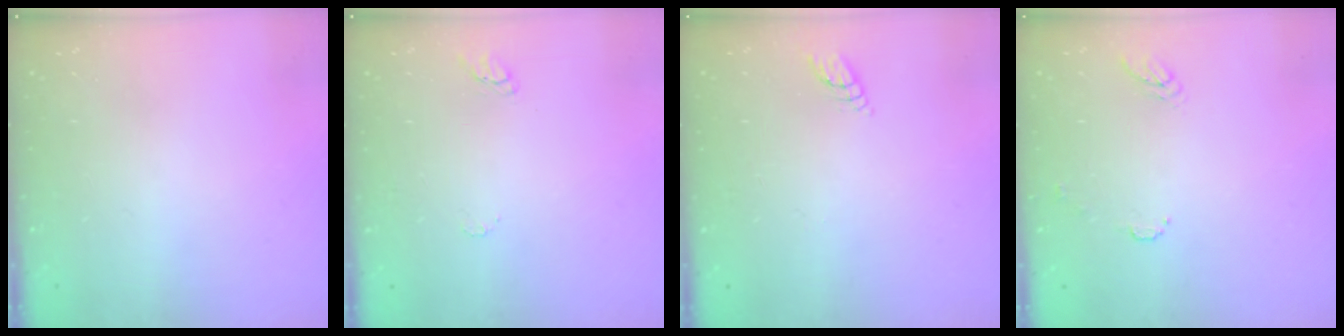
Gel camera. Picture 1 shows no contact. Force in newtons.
{"total": 4.0, "press": 4.0, "slide": 0.3}
{"total": 3.1, "press": 3.0, "slide": 0.3}
{"total": 8.0, "press": 8.0, "slide": 0.7}